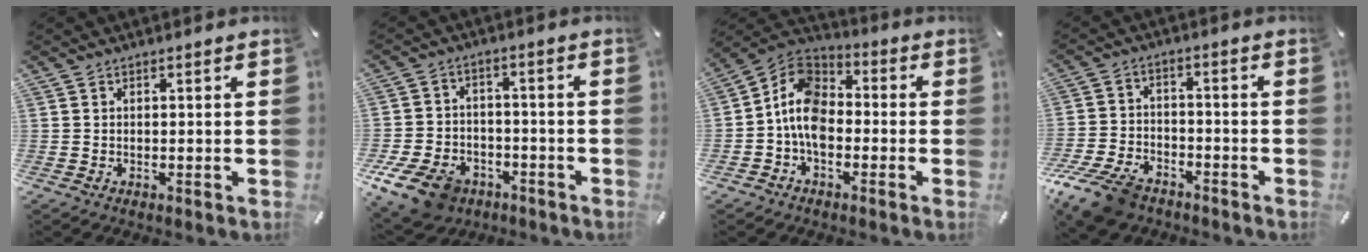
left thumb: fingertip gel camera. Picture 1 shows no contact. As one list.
[{"total": 11.9, "force": [-7.1, 7.6, 5.8], "torque": [-0.123, 0.048, -0.130]}, {"total": 10.4, "force": [-3.6, 7.1, 6.6], "torque": [-0.151, 0.012, -0.073]}, {"total": 10.4, "force": [-7.5, 5.7, 4.5], "torque": [-0.094, 0.037, -0.142]}]